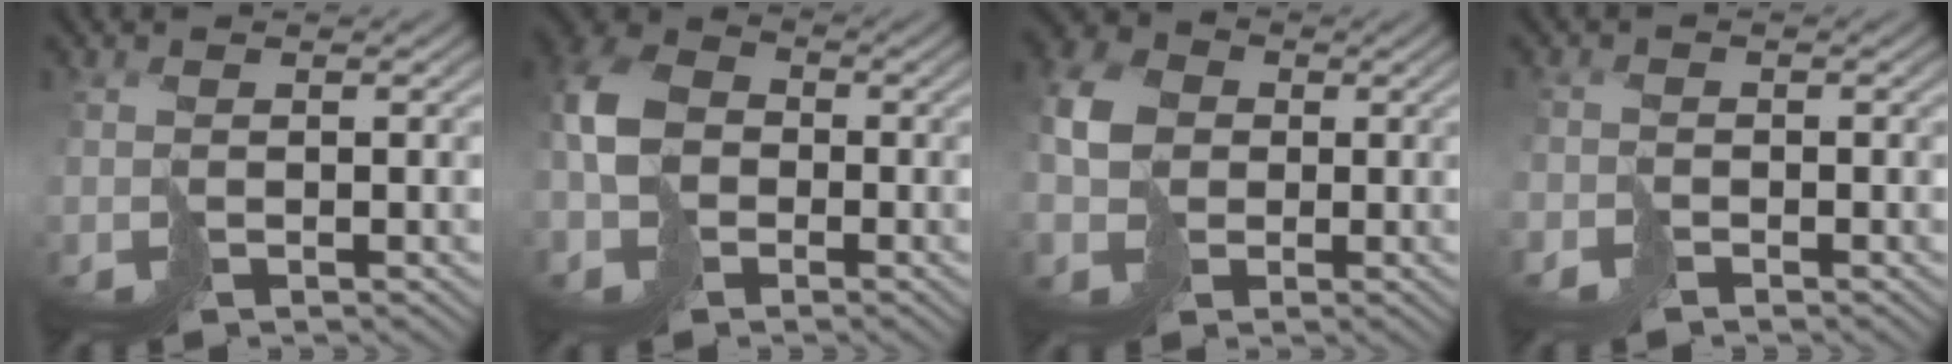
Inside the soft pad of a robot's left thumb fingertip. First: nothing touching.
{"total": 8.3, "force": [-1.9, 6.4, 4.8], "torque": [-0.138, -0.012, -0.039]}
{"total": 6.7, "force": [-0.2, 5.7, 3.4], "torque": [-0.100, 0.001, -0.014]}
{"total": 1.7, "force": [-1.6, 0.7, 0.3], "torque": [-0.007, -0.007, -0.037]}